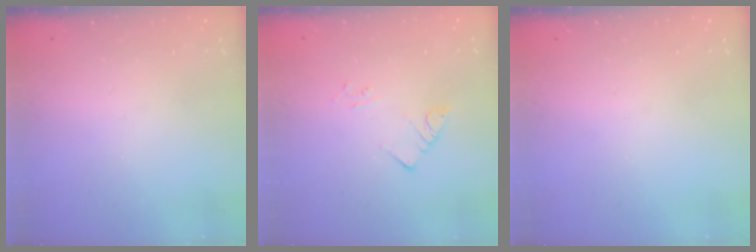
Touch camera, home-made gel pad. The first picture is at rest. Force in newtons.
{"total": 2.2, "press": 2.2, "slide": 0.2}
{"total": 0.0}